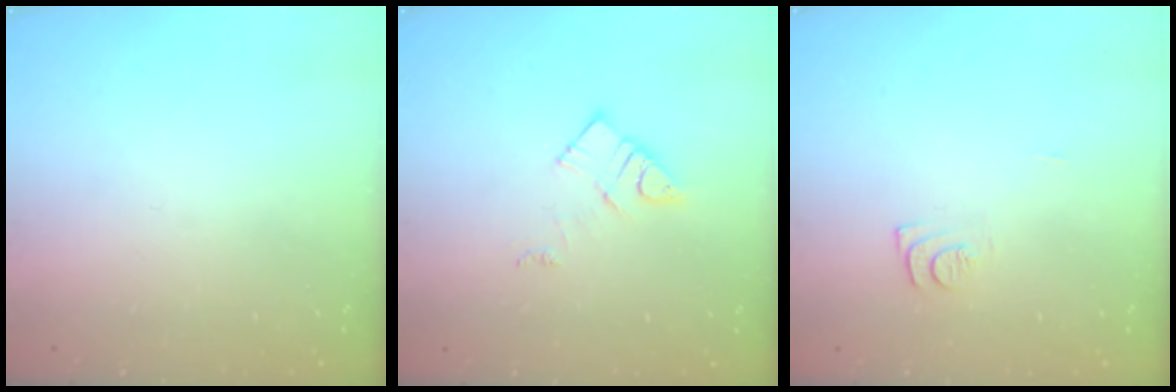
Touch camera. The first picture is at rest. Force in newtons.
{"total": 8.2, "press": 8.2, "slide": 0.5}
{"total": 7.0, "press": 7.0, "slide": 0.6}